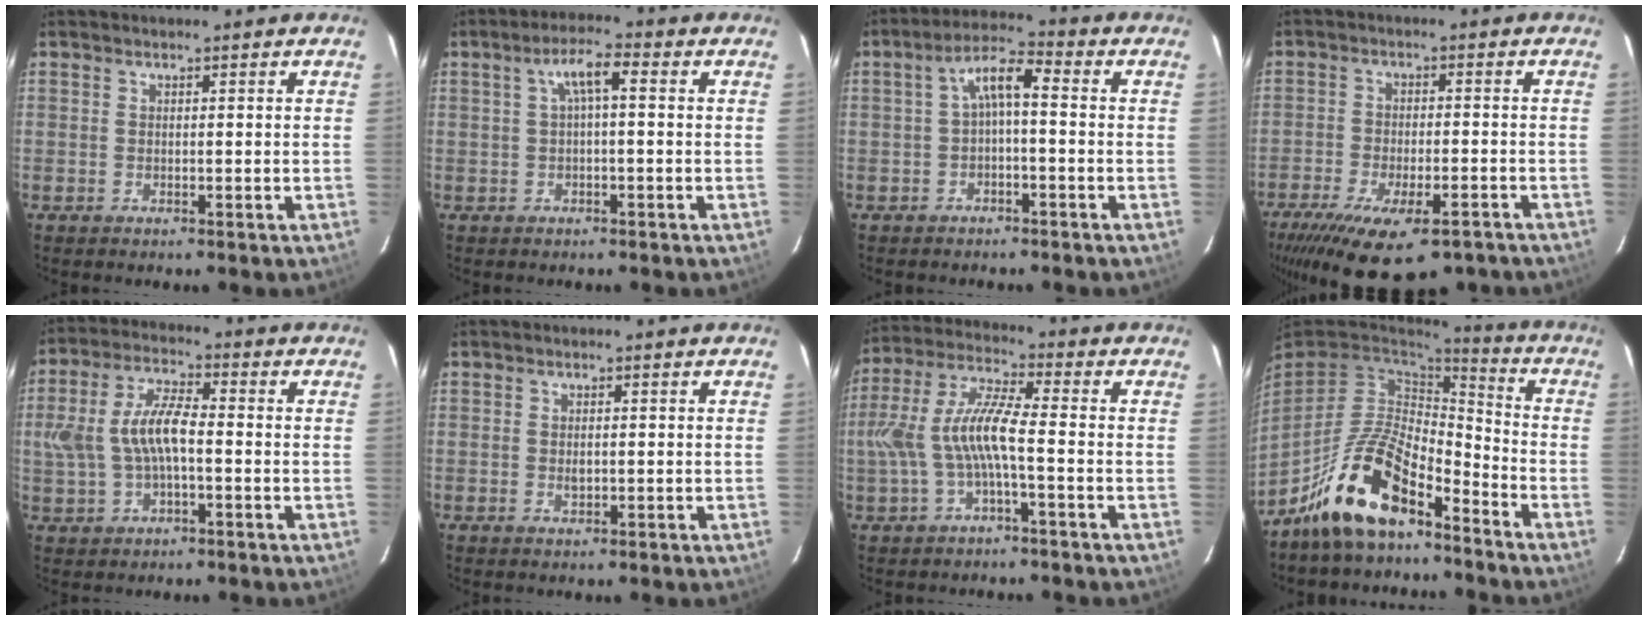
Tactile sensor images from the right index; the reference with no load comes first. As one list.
[{"total": 4.3, "force": [0.5, 1.0, 4.2], "torque": [-0.080, 0.015, 0.013]}, {"total": 5.2, "force": [-0.8, 1.6, 4.9], "torque": [-0.101, 0.020, -0.014]}, {"total": 18.9, "force": [-13.1, 7.0, 11.6], "torque": [-0.231, -0.049, -0.192]}, {"total": 9.7, "force": [-1.0, 4.4, 8.6], "torque": [-0.179, 0.014, -0.012]}, {"total": 1.9, "force": [-0.3, 1.1, 1.6], "torque": [-0.029, 0.001, -0.003]}, {"total": 9.8, "force": [-2.2, 1.9, 9.4], "torque": [-0.203, 0.009, -0.035]}, {"total": 15.1, "force": [-10.2, 5.7, 9.5], "torque": [-0.195, 0.006, -0.188]}]